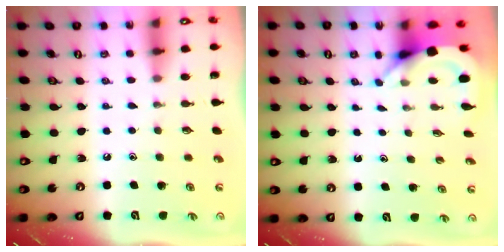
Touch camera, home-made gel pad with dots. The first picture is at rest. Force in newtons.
{"total": 3.5, "press": 3.5, "slide": 0.2}